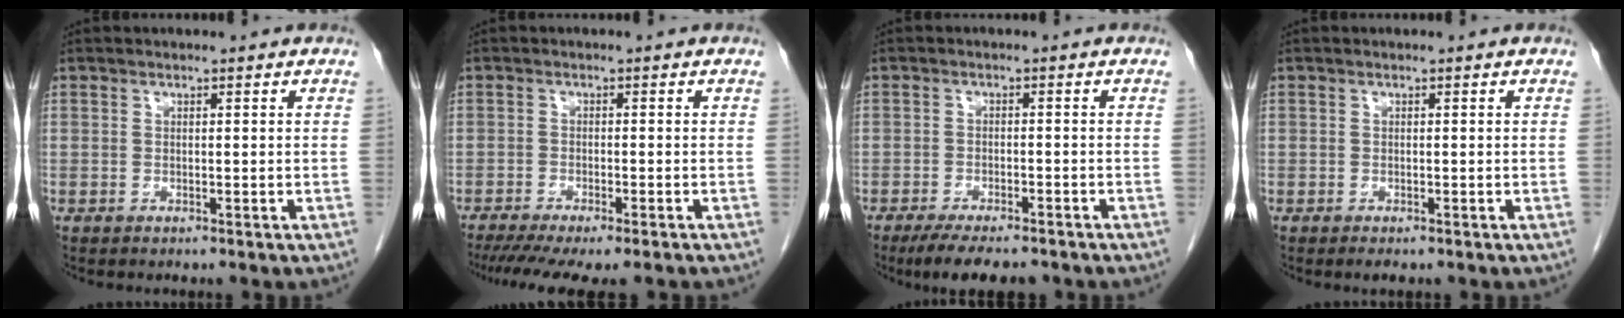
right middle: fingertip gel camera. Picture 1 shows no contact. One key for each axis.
{"total": 11.3, "fx": -9.2, "fy": 1.7, "fz": 6.3, "tx": -0.093, "ty": -0.017, "tz": -0.134}
{"total": 8.0, "fx": -6.5, "fy": 2.2, "fz": 4.2, "tx": -0.062, "ty": -0.010, "tz": -0.099}
{"total": 1.1, "fx": -0.8, "fy": 0.5, "fz": 0.6, "tx": -0.008, "ty": 0.000, "tz": -0.006}